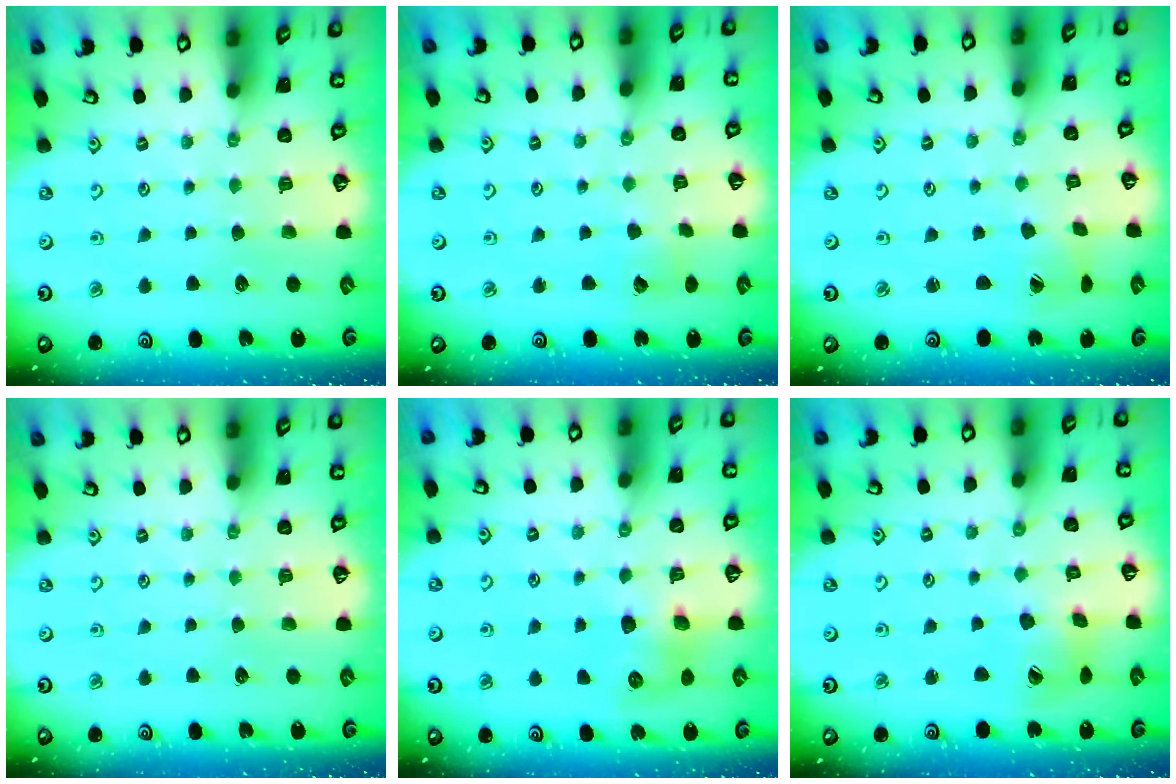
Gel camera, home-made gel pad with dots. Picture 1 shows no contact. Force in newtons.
{"total": 5.2, "press": 5.1, "slide": 0.8}
{"total": 2.2, "press": 2.2, "slide": 0.3}
{"total": 0.0}
{"total": 8.3, "press": 8.3, "slide": 0.5}
{"total": 9.1, "press": 9.0, "slide": 1.2}